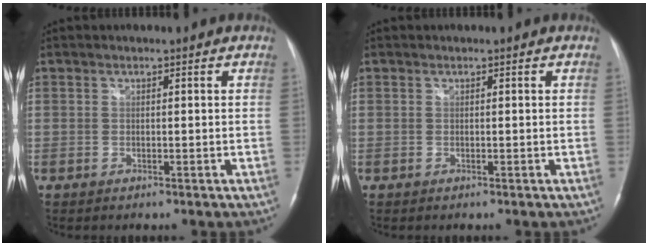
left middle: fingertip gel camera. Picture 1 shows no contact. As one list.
[{"total": 0.0}]